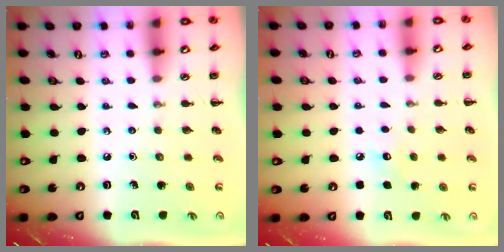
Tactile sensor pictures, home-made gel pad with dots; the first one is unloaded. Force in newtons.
{"total": 4.4, "press": 4.3, "slide": 1.0}